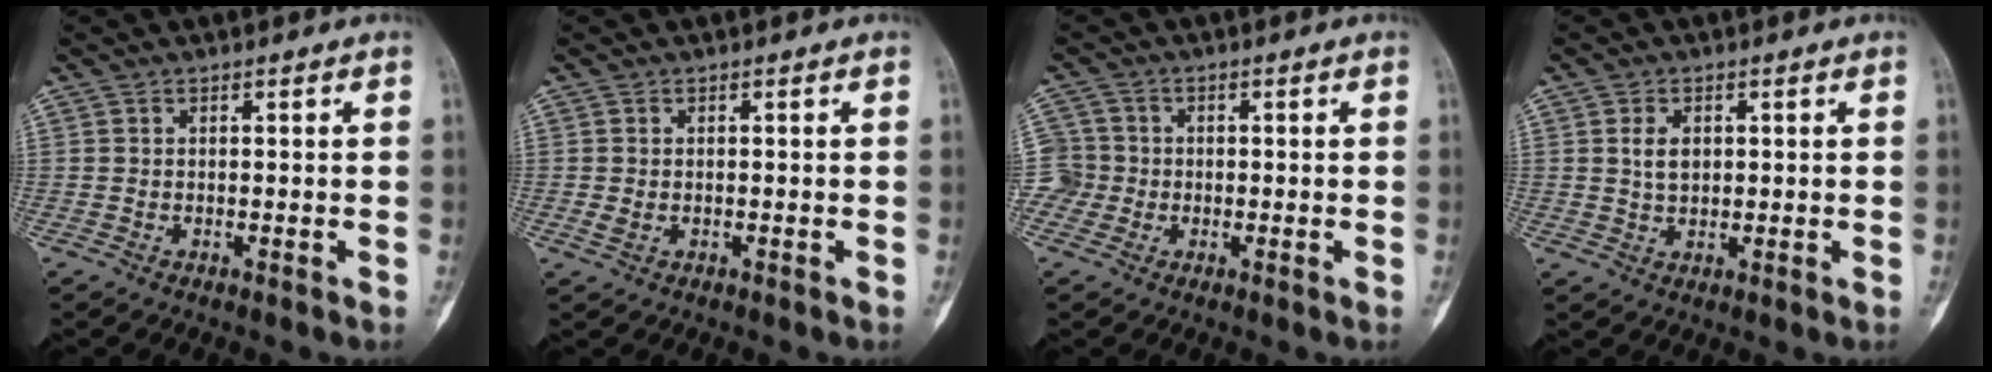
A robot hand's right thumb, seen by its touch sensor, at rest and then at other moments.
{"total": 1.4, "force": [-0.2, 1.0, 1.0], "torque": [-0.021, 0.003, -0.003]}
{"total": 4.8, "force": [-0.7, 4.7, 0.3], "torque": [0.014, 0.013, -0.020]}
{"total": 3.7, "force": [0.9, 2.5, 2.6], "torque": [-0.038, -0.003, 0.019]}